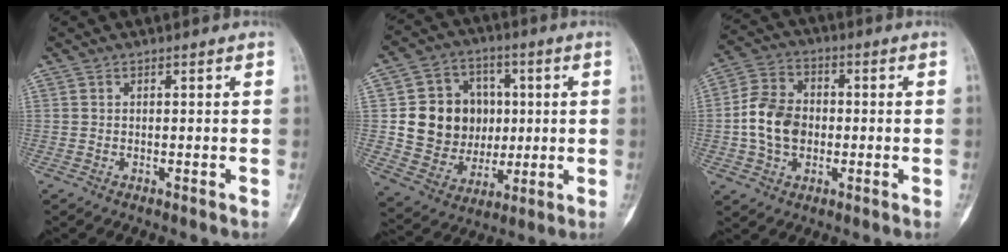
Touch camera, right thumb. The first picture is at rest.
{"total": 15.9, "force": [1.5, 13.7, 7.9], "torque": [-0.081, 0.011, 0.043]}
{"total": 10.5, "force": [-1.0, 7.9, 6.9], "torque": [-0.107, 0.021, -0.026]}